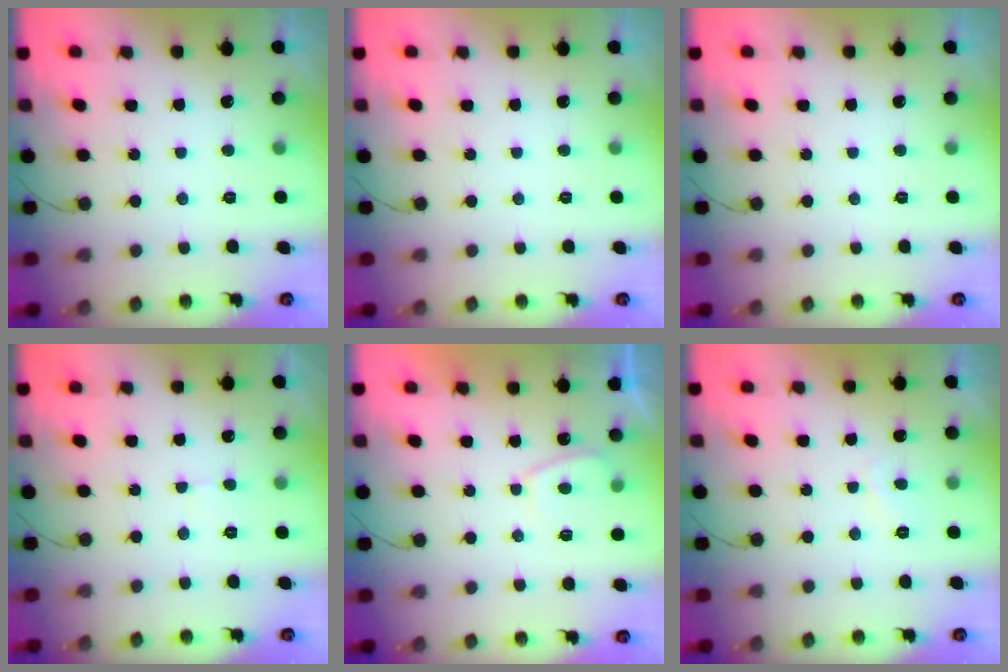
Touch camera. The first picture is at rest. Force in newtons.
{"total": 0.0}
{"total": 0.0}
{"total": 3.2, "press": 3.1, "slide": 0.3}
{"total": 2.5, "press": 2.4, "slide": 0.7}
{"total": 1.5, "press": 1.4, "slide": 0.6}